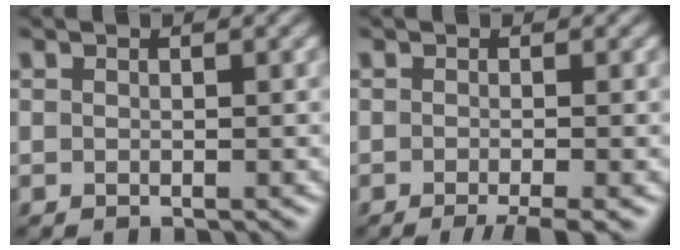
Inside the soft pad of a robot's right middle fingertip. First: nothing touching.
{"total": 3.0, "force": [-1.8, 0.4, 2.4], "torque": [-0.032, -0.003, -0.033]}